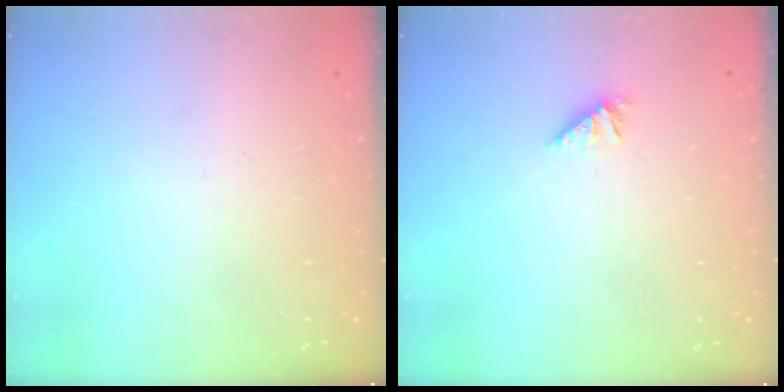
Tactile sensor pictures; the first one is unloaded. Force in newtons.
{"total": 1.9, "press": 1.9, "slide": 0.4}